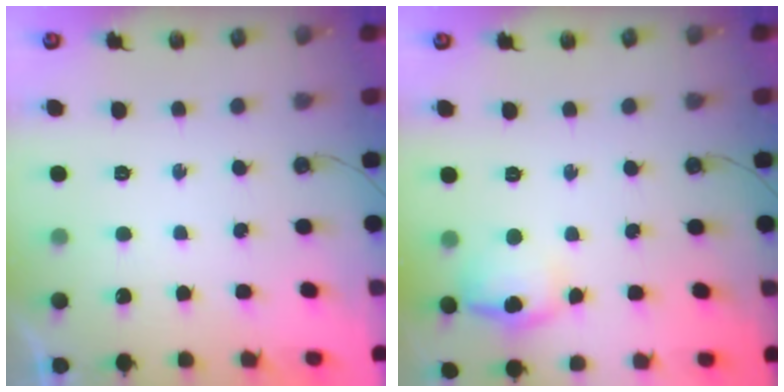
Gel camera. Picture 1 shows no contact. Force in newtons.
{"total": 10.2, "press": 10.1, "slide": 1.4}